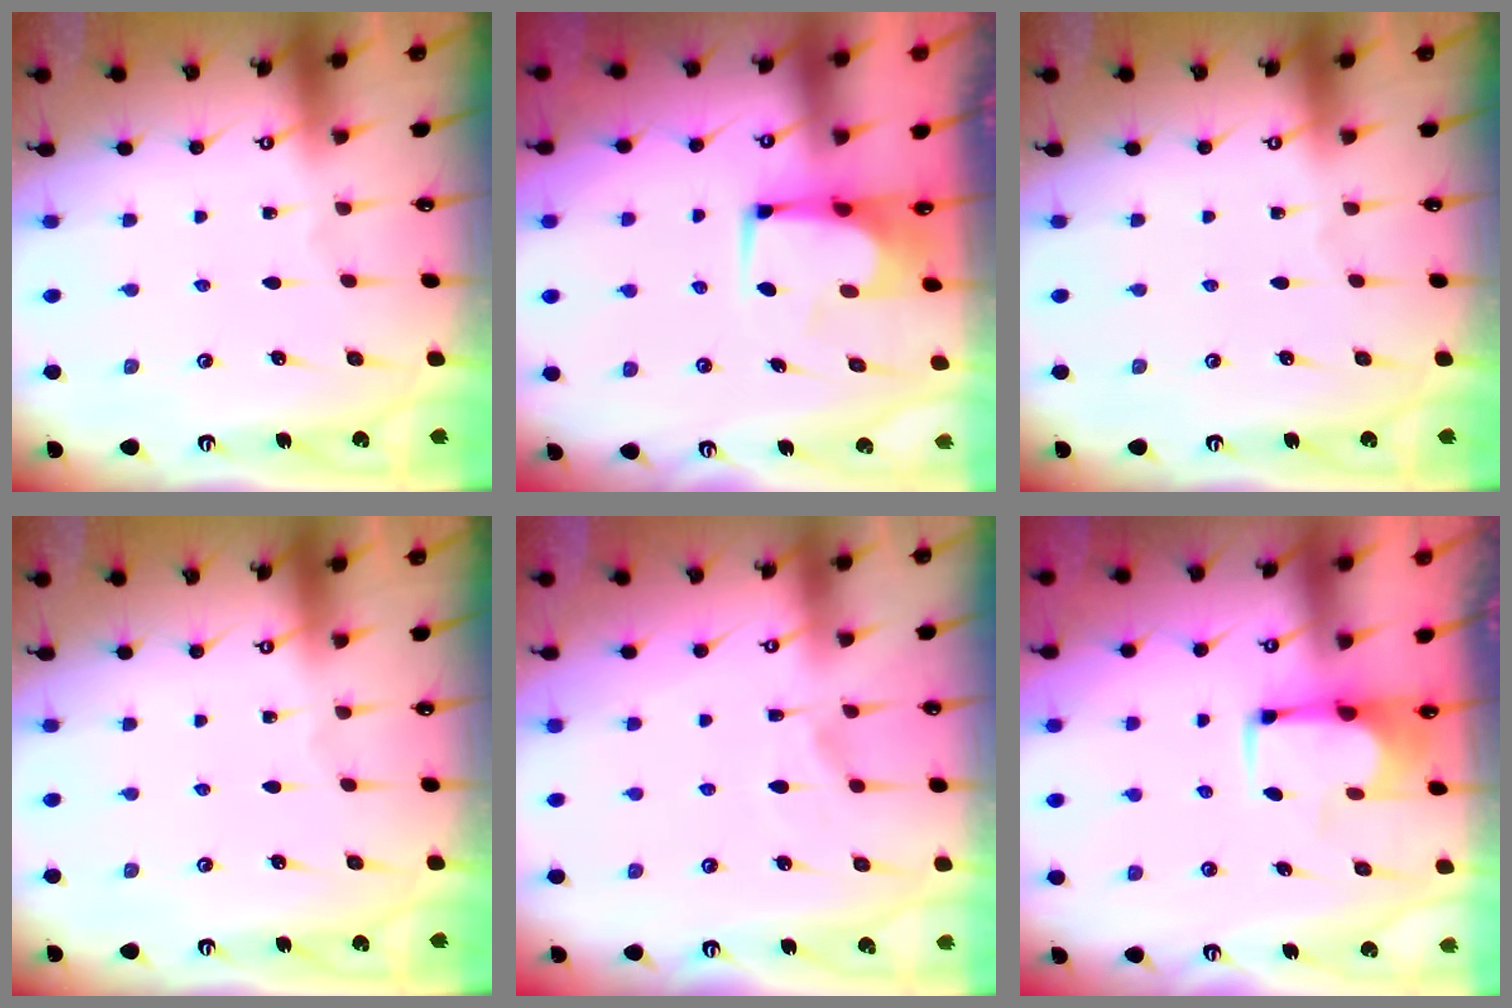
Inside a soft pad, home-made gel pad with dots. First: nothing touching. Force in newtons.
{"total": 1.3, "press": 1.2, "slide": 0.2}
{"total": 0.0}
{"total": 0.0}
{"total": 1.7, "press": 1.0, "slide": 1.3}
{"total": 1.9, "press": 1.6, "slide": 1.0}